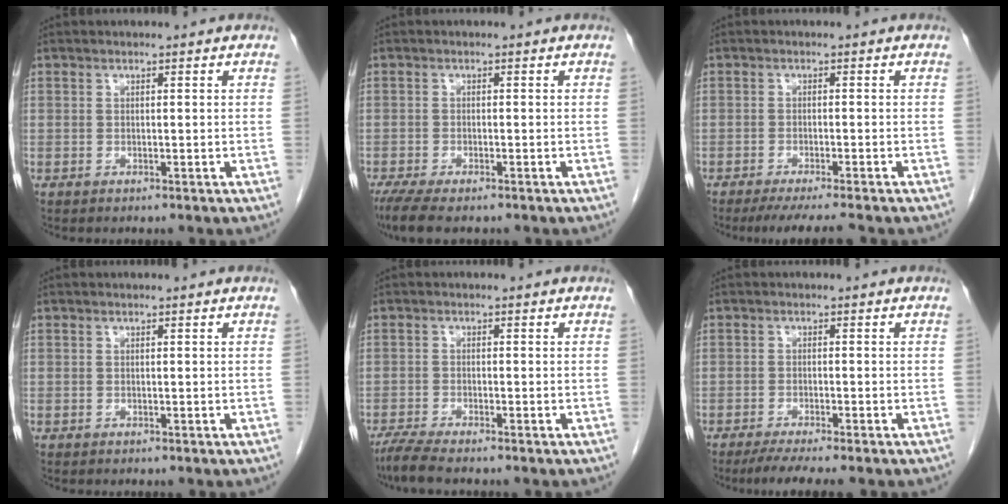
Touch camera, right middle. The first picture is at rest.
{"total": 6.4, "force": [-4.9, 1.7, 3.8], "torque": [-0.065, -0.015, -0.081]}
{"total": 7.1, "force": [-6.1, -0.2, 3.6], "torque": [-0.038, -0.016, -0.093]}
{"total": 0.0}
{"total": 4.2, "force": [-3.5, 0.1, 2.3], "torque": [-0.049, -0.013, -0.066]}
{"total": 5.7, "force": [-4.7, -0.1, 3.3], "torque": [-0.047, -0.012, -0.074]}